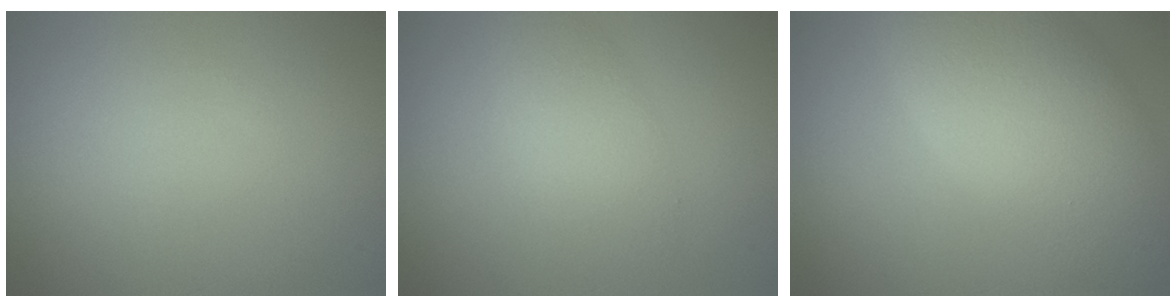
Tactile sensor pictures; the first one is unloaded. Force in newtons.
{"total": 2.7, "press": 2.7, "slide": 0.0}
{"total": 9.5, "press": 9.4, "slide": 0.4}